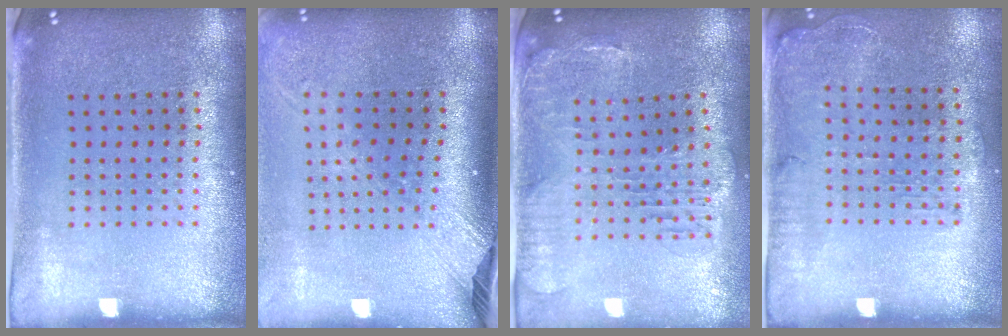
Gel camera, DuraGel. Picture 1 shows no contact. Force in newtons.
{"total": 2.5, "press": 1.9, "slide": 1.7}
{"total": 1.5, "press": 1.4, "slide": 0.4}
{"total": 1.3, "press": 1.2, "slide": 0.5}